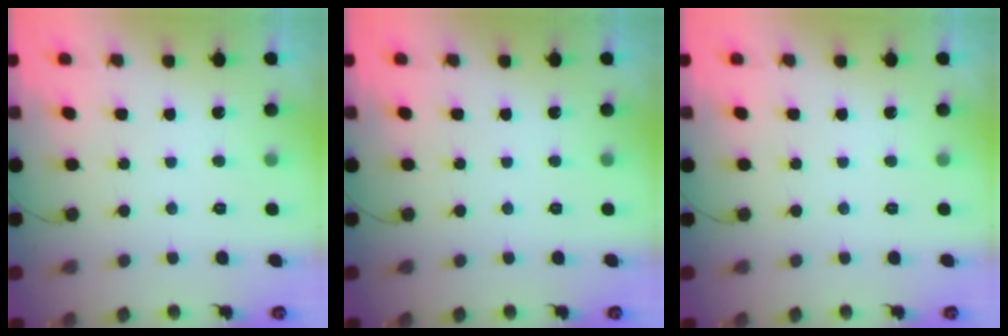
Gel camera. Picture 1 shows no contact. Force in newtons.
{"total": 0.0}
{"total": 0.0}